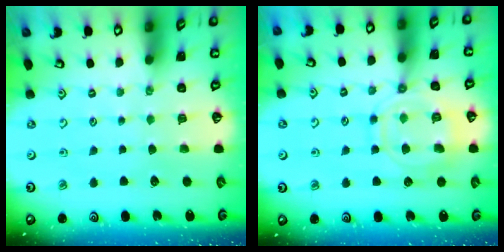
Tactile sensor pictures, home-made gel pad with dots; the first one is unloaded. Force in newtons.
{"total": 12.7, "press": 12.6, "slide": 1.3}